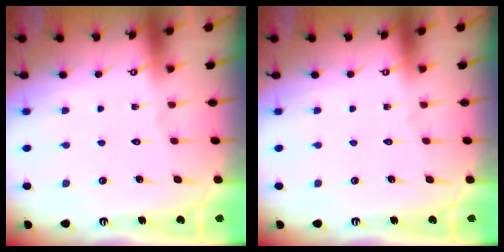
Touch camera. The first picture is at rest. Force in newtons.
{"total": 0.0}